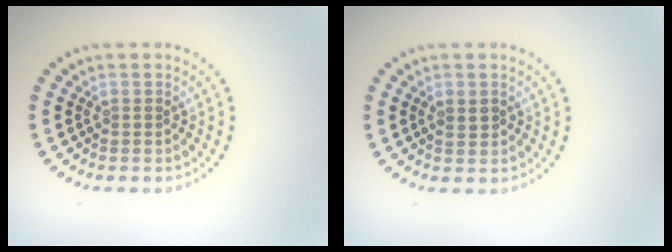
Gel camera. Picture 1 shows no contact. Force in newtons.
{"total": 0.7, "press": 0.7, "slide": 0.3}